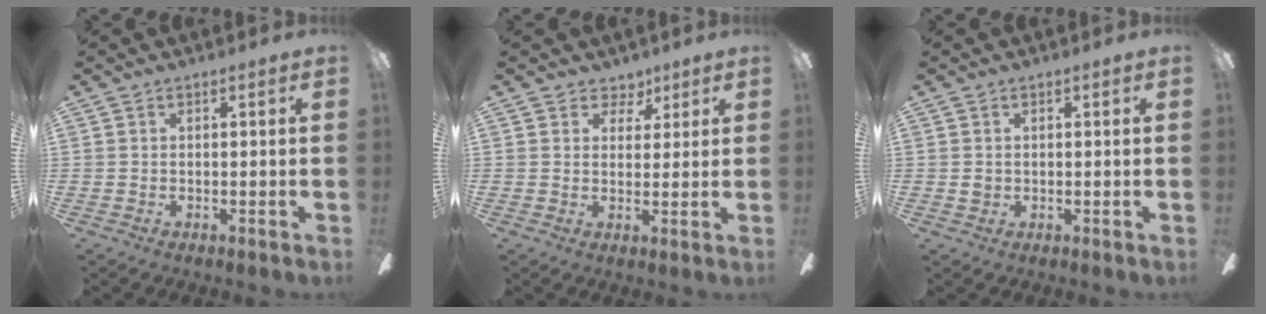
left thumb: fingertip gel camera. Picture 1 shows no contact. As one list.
[{"total": 5.0, "force": [3.4, 3.6, 0.8], "torque": [0.000, -0.017, 0.058]}, {"total": 1.2, "force": [0.4, 1.1, 0.3], "torque": [-0.008, 0.006, 0.006]}]